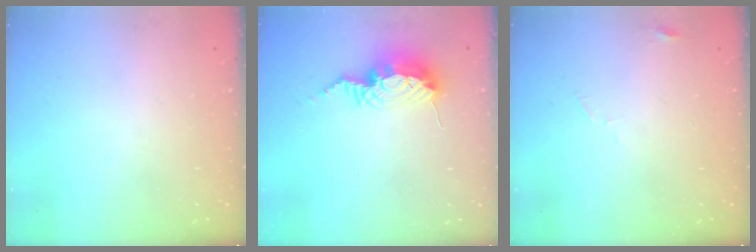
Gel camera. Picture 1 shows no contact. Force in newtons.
{"total": 10.3, "press": 10.2, "slide": 1.0}
{"total": 2.9, "press": 2.9, "slide": 0.2}